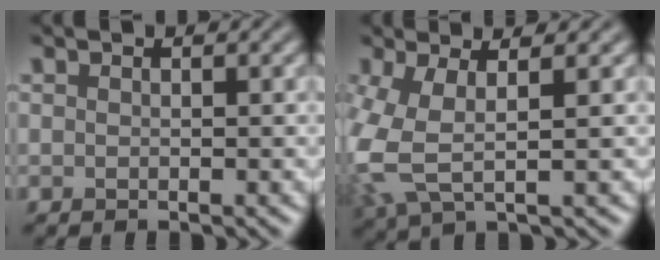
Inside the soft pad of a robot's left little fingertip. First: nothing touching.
{"total": 5.5, "force": [0.0, 2.4, 4.9], "torque": [-0.139, 0.001, -0.003]}